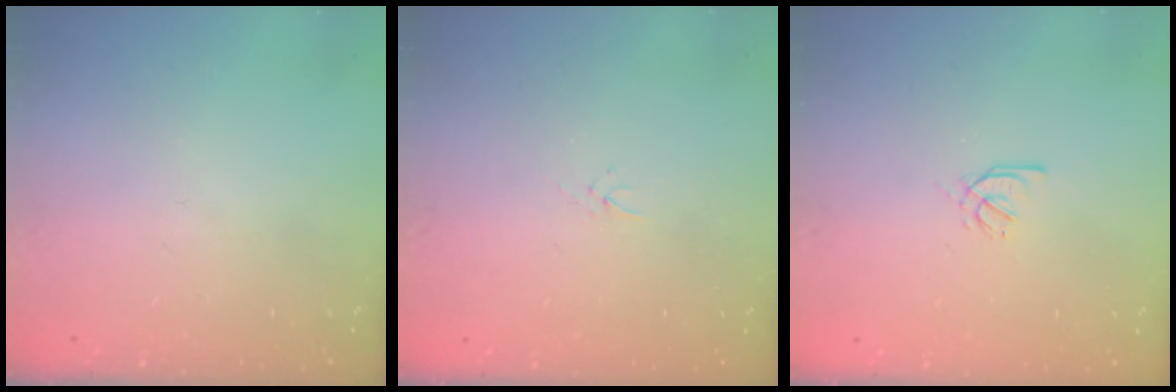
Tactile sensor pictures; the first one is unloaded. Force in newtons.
{"total": 1.0, "press": 1.0, "slide": 0.3}
{"total": 2.1, "press": 2.0, "slide": 0.7}